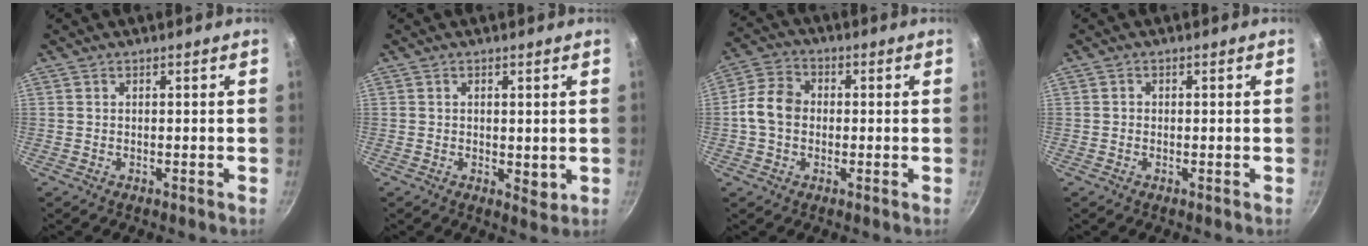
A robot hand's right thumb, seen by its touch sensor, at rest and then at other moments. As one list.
[{"total": 2.9, "force": [0.5, 1.8, 2.2], "torque": [-0.029, -0.005, 0.009]}, {"total": 7.8, "force": [-0.4, 6.2, 4.8], "torque": [-0.070, 0.020, -0.024]}, {"total": 0.6, "force": [-0.1, 0.6, 0.1], "torque": [0.000, 0.003, -0.004]}]